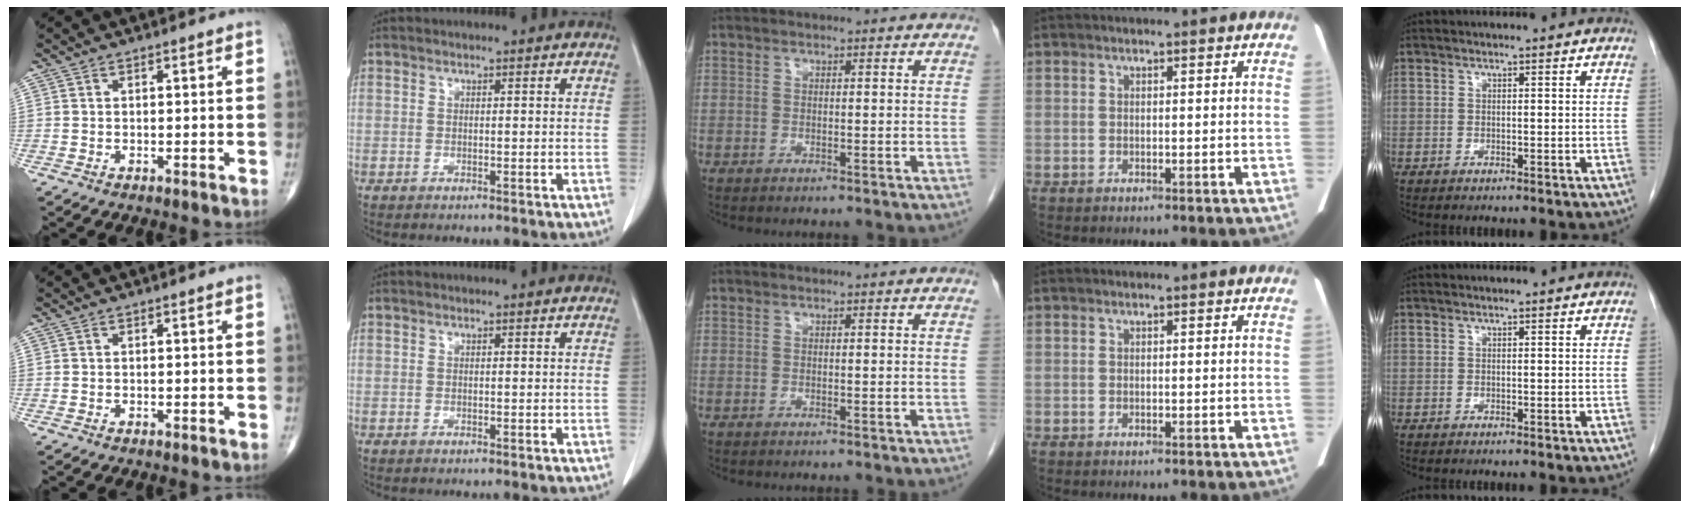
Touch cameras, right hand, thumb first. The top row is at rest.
{}